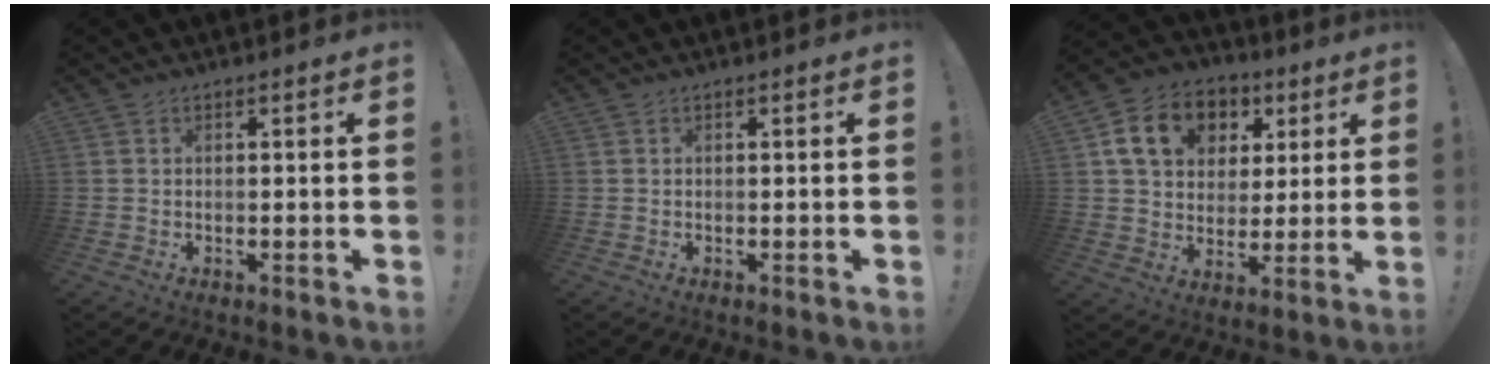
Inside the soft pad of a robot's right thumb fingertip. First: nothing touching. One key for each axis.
{"total": 0.0}
{"total": 15.9, "fx": 6.3, "fy": 12.1, "fz": 8.2, "tx": -0.122, "ty": -0.013, "tz": 0.123}